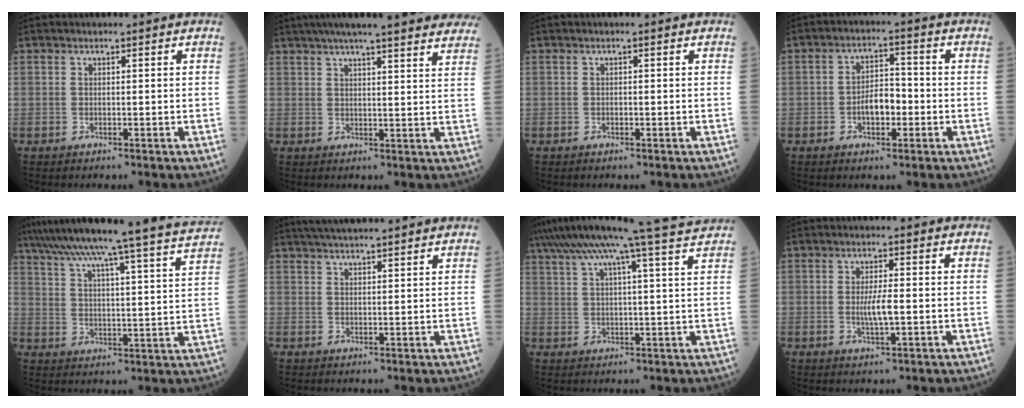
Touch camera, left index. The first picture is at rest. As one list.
[{"total": 23.3, "force": [20.2, 2.1, 11.6], "torque": [-0.172, 0.017, 0.249]}, {"total": 0.0}, {"total": 5.0, "force": [-1.6, 2.5, 3.9], "torque": [-0.073, 0.013, -0.031]}, {"total": 26.2, "force": [23.7, -2.2, 11.0], "torque": [-0.184, -0.051, 0.312]}, {"total": 10.2, "force": [9.0, 0.2, 4.8], "torque": [-0.076, 0.031, 0.121]}, {"total": 18.1, "force": [15.3, -2.1, 9.5], "torque": [-0.169, -0.001, 0.204]}, {"total": 3.4, "force": [-0.5, 0.4, 3.4], "torque": [-0.068, -0.005, -0.009]}]